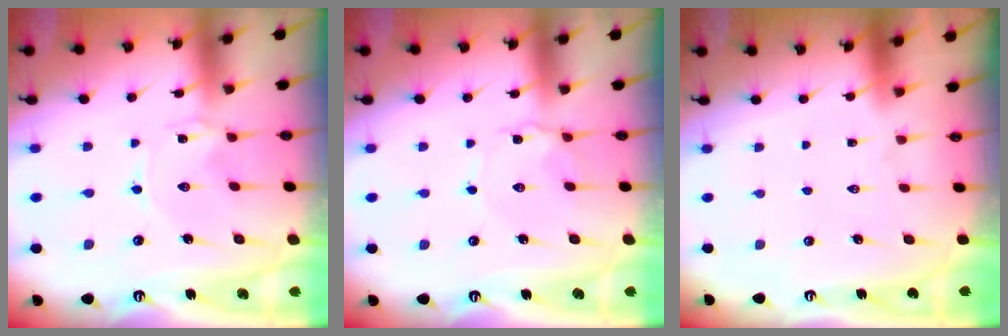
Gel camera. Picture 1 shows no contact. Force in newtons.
{"total": 2.7, "press": 2.7, "slide": 0.2}
{"total": 1.6, "press": 1.6, "slide": 0.1}